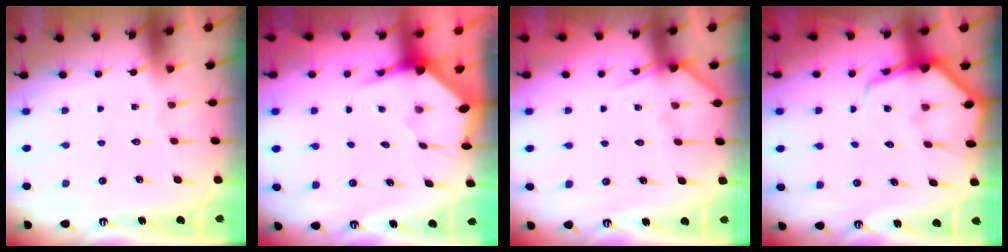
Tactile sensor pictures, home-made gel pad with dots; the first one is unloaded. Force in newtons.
{"total": 3.5, "press": 3.5, "slide": 0.5}
{"total": 5.9, "press": 5.9, "slide": 0.4}
{"total": 6.3, "press": 6.3, "slide": 0.7}